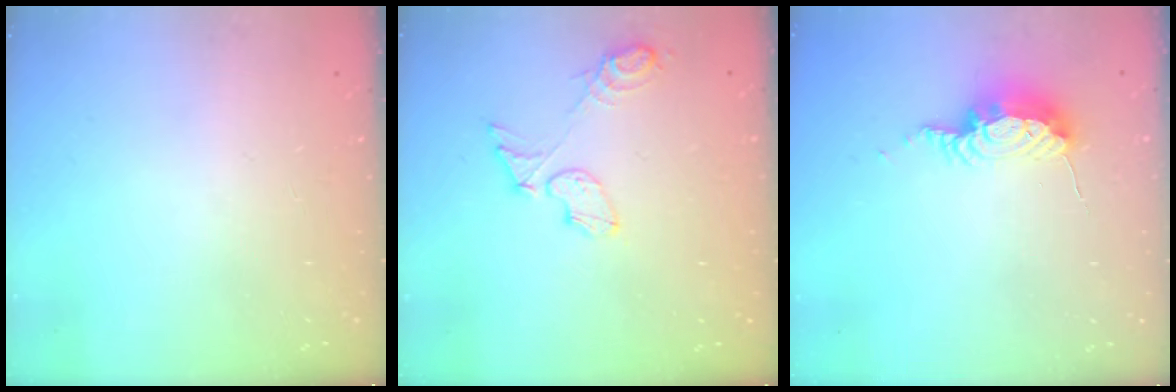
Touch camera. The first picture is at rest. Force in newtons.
{"total": 7.9, "press": 7.9, "slide": 0.4}
{"total": 8.0, "press": 7.9, "slide": 0.9}